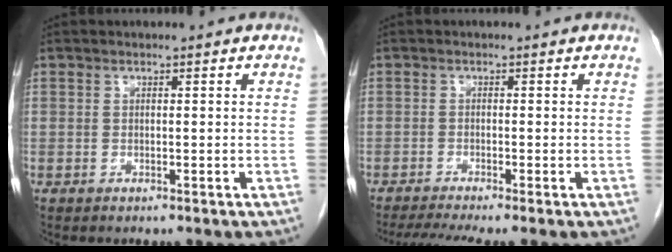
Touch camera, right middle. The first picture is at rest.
{"total": 5.1, "force": [-4.1, -0.5, 3.0], "torque": [-0.050, -0.011, -0.068]}